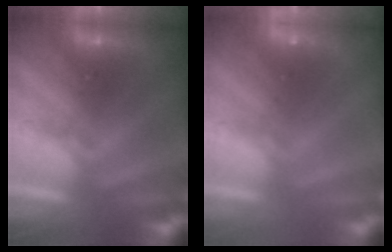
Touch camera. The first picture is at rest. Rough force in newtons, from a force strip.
{"total": 2.4}